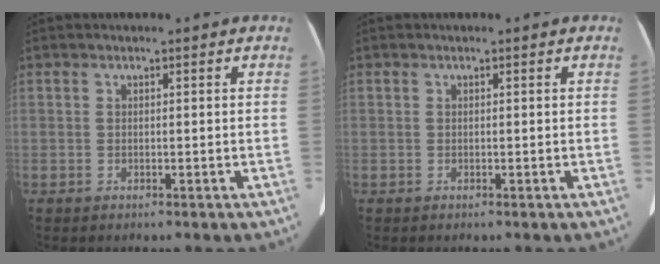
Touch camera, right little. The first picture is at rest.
{"total": 0.0}